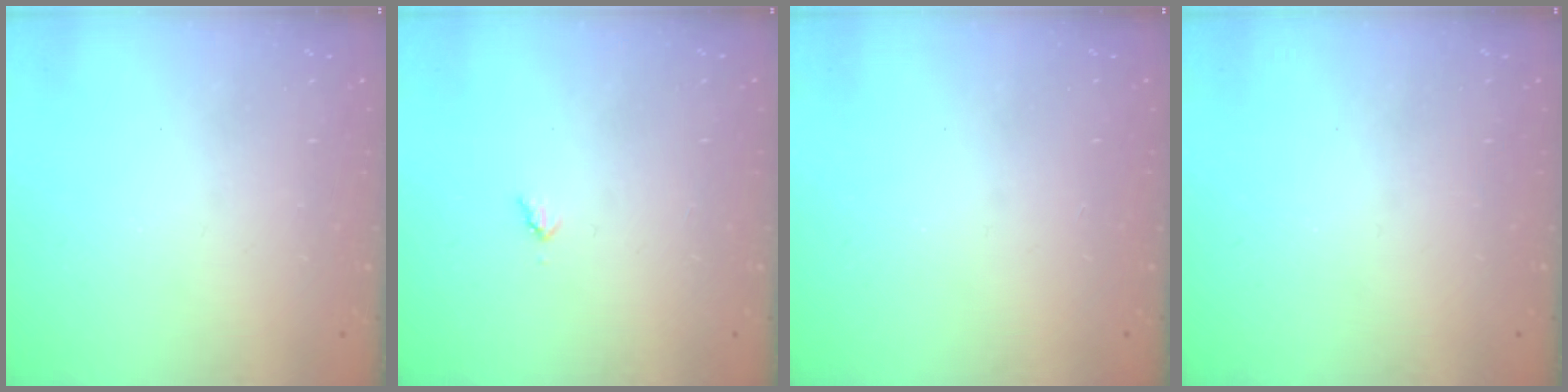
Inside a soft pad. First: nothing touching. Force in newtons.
{"total": 3.0, "press": 3.0, "slide": 0.3}
{"total": 1.1, "press": 1.1, "slide": 0.1}
{"total": 0.0}